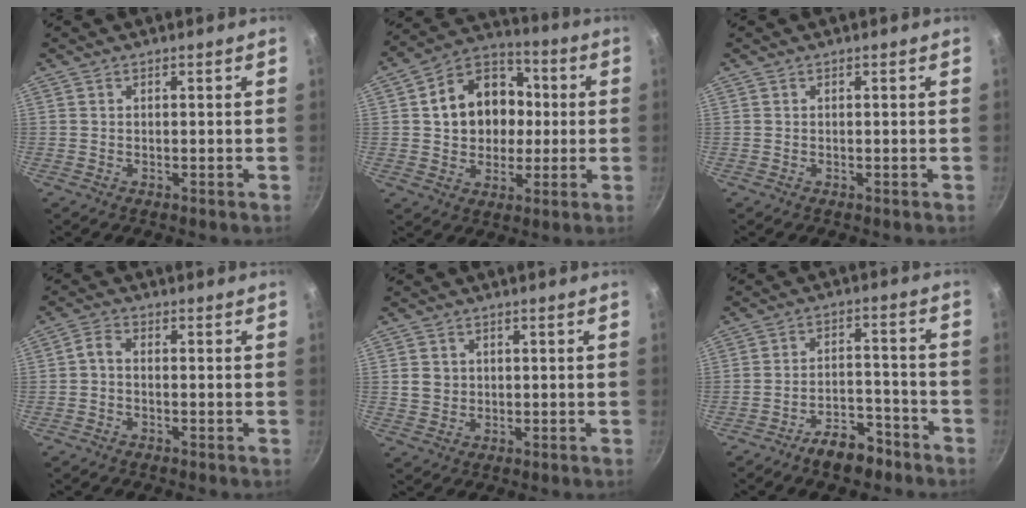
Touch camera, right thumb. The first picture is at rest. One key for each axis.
{"total": 15.6, "fx": 1.5, "fy": 12.7, "fz": 9.0, "tx": -0.112, "ty": 0.029, "tz": 0.018}
{"total": 0.0}
{"total": 2.3, "fx": -0.8, "fy": 1.4, "fz": 1.7, "tx": -0.043, "ty": 0.012, "tz": -0.024}
{"total": 3.2, "fx": 0.5, "fy": 2.9, "fz": 1.2, "tx": -0.010, "ty": 0.005, "tz": 0.012}
{"total": 8.3, "fx": -6.1, "fy": 3.8, "fz": 4.1, "tx": -0.045, "ty": 0.057, "tz": -0.094}